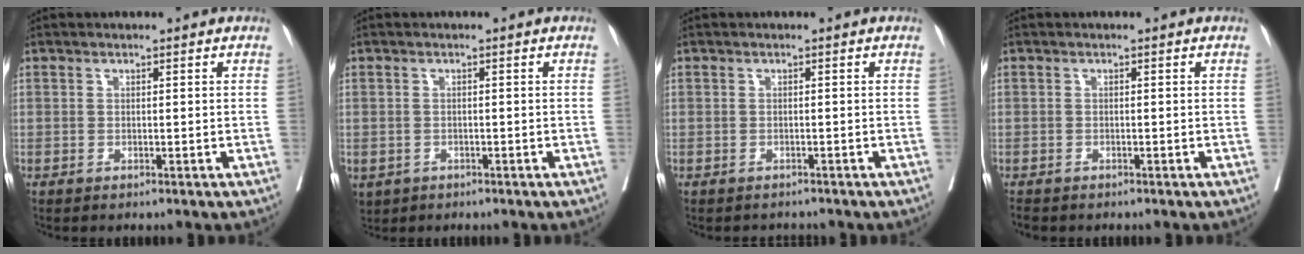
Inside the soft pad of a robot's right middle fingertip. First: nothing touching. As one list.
[{"total": 4.1, "force": [-2.2, 3.2, 1.4], "torque": [-0.037, -0.003, -0.028]}, {"total": 1.8, "force": [-1.6, 0.7, -0.2], "torque": [0.001, -0.003, -0.028]}, {"total": 1.9, "force": [-1.6, 0.7, 0.7], "torque": [-0.017, -0.006, -0.023]}]